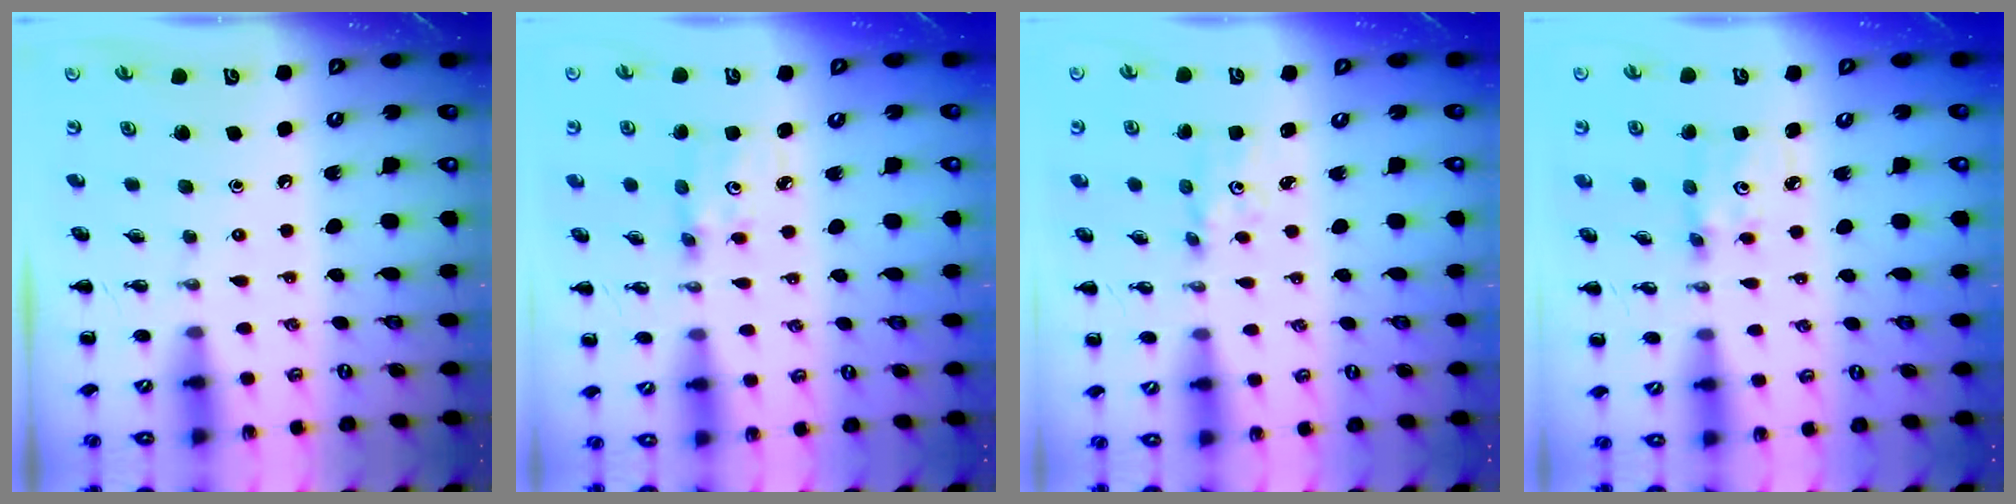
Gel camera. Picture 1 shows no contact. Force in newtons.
{"total": 2.8, "press": 2.8, "slide": 0.4}
{"total": 1.8, "press": 1.8, "slide": 0.5}
{"total": 2.8, "press": 2.8, "slide": 0.4}